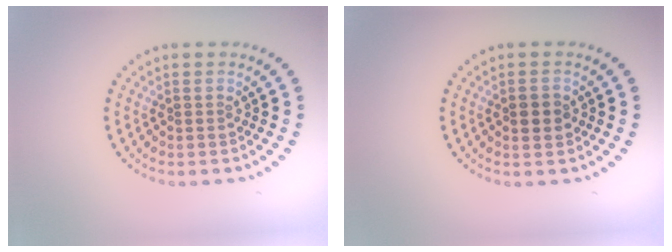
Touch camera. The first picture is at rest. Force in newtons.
{"total": 1.7, "press": 1.7, "slide": 0.3}